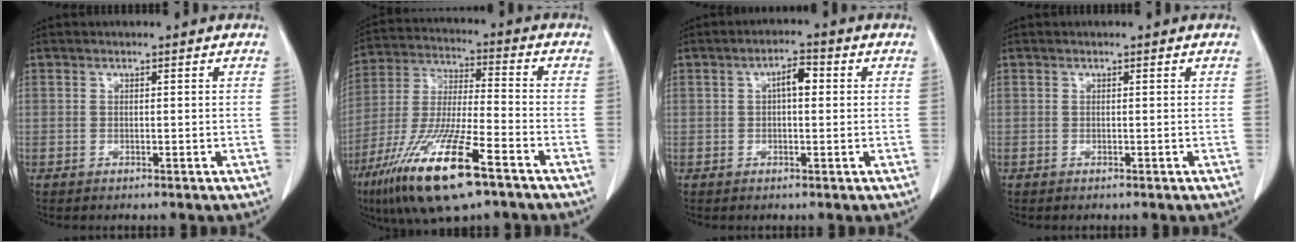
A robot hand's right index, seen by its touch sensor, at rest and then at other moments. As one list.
[{"total": 17.3, "force": [-9.9, 2.4, 14.0], "torque": [-0.299, -0.037, -0.183]}, {"total": 3.6, "force": [0.6, 1.3, 3.3], "torque": [-0.053, 0.013, 0.008]}, {"total": 0.0}]